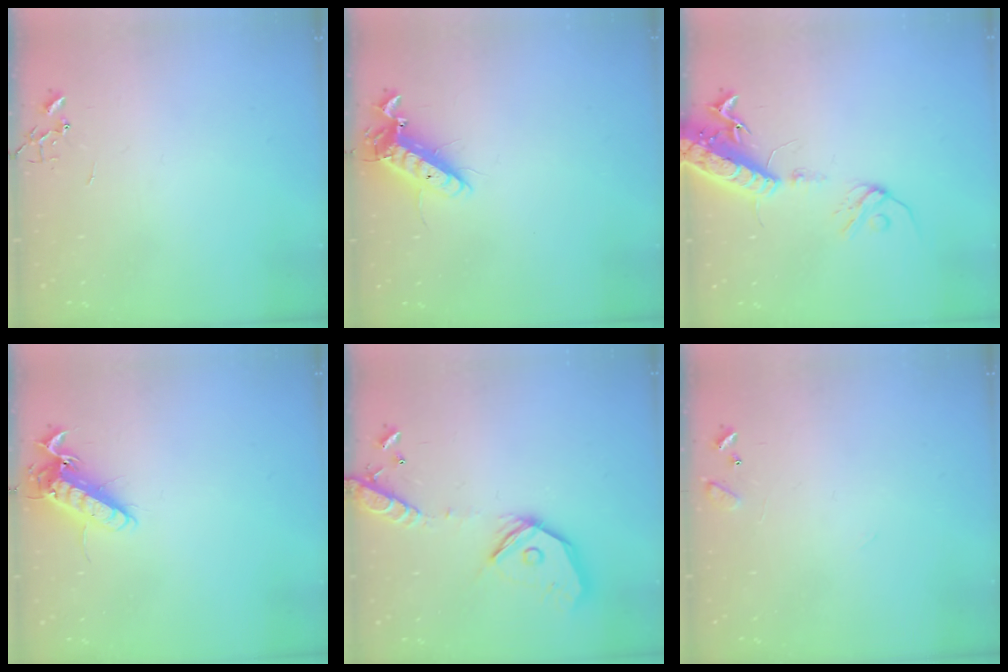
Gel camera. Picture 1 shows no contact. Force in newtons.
{"total": 13.1, "press": 13.0, "slide": 2.3}
{"total": 16.6, "press": 16.1, "slide": 4.0}
{"total": 13.5, "press": 13.5, "slide": 1.2}
{"total": 18.4, "press": 18.2, "slide": 3.1}
{"total": 8.4, "press": 8.4, "slide": 0.5}